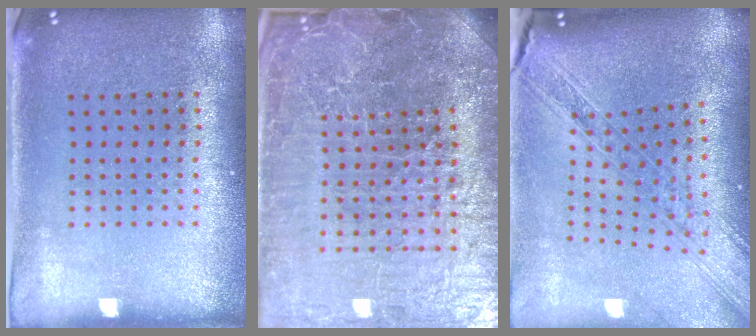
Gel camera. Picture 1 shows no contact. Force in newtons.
{"total": 7.2, "press": 6.3, "slide": 3.4}
{"total": 2.3, "press": 1.9, "slide": 1.2}